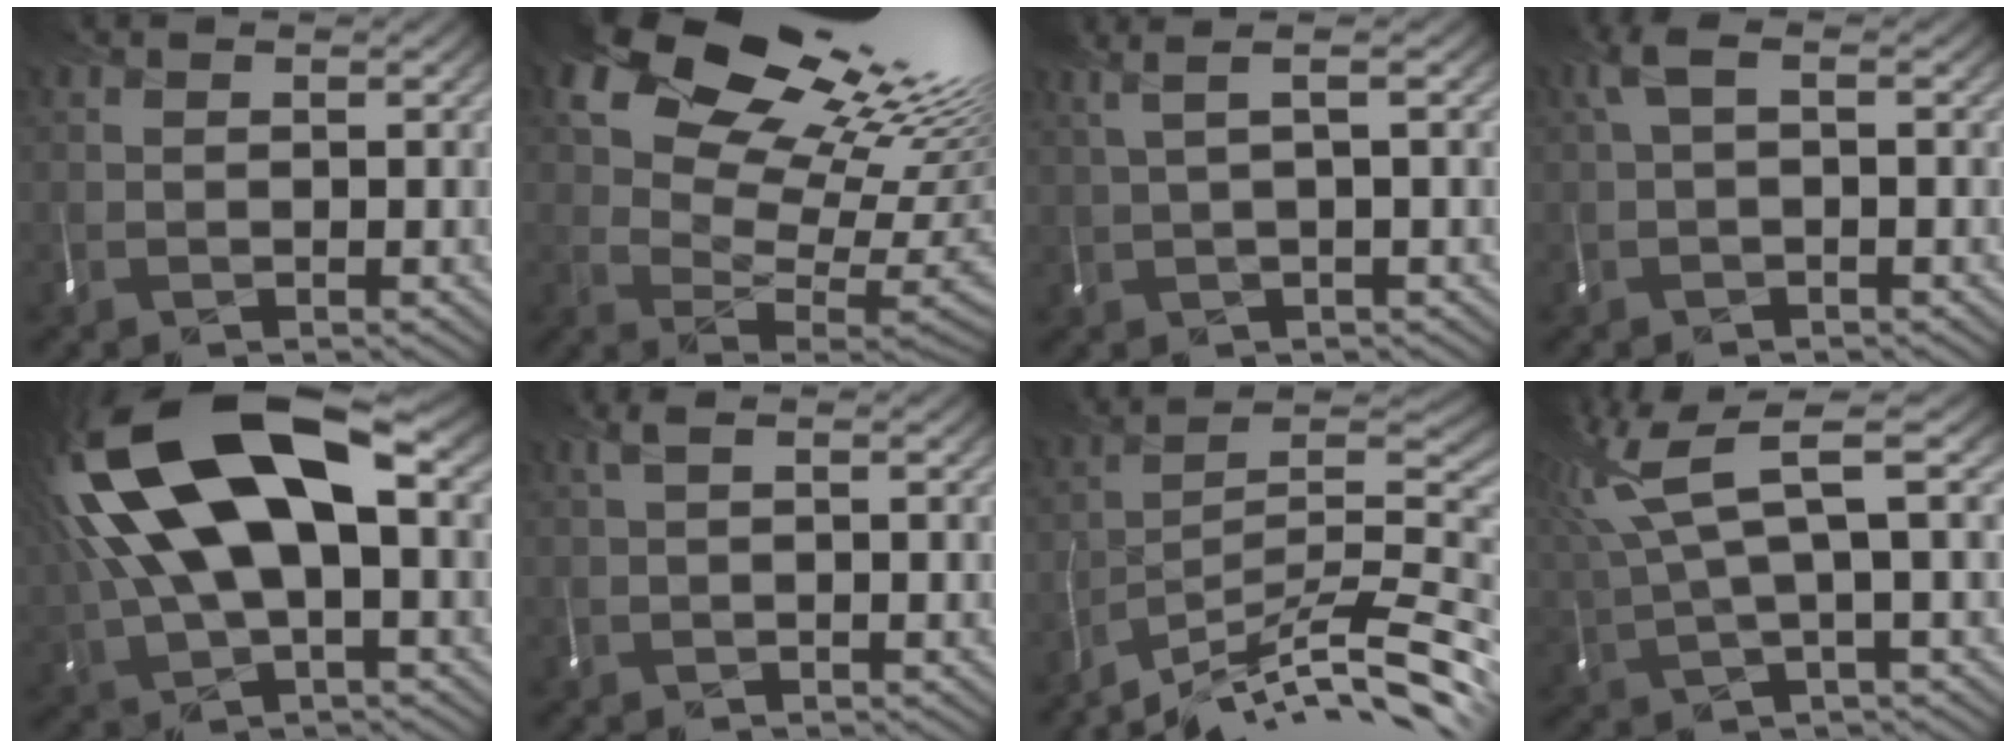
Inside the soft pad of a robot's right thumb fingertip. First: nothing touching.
{"total": 16.0, "force": [8.3, 8.5, 10.7], "torque": [-0.157, 0.030, 0.132]}
{"total": 2.2, "force": [0.8, -0.3, 2.1], "torque": [-0.037, 0.010, 0.019]}
{"total": 1.5, "force": [0.1, 0.2, 1.5], "torque": [-0.038, 0.003, -0.002]}
{"total": 17.0, "force": [3.2, 8.1, 14.5], "torque": [-0.315, 0.010, 0.056]}
{"total": 0.7, "force": [0.2, -0.3, 0.5], "torque": [-0.013, 0.003, 0.001]}
{"total": 13.4, "force": [-11.2, 1.4, 7.2], "torque": [-0.109, 0.014, -0.196]}
{"total": 8.4, "force": [2.9, 1.8, 7.7], "torque": [-0.171, 0.014, 0.056]}